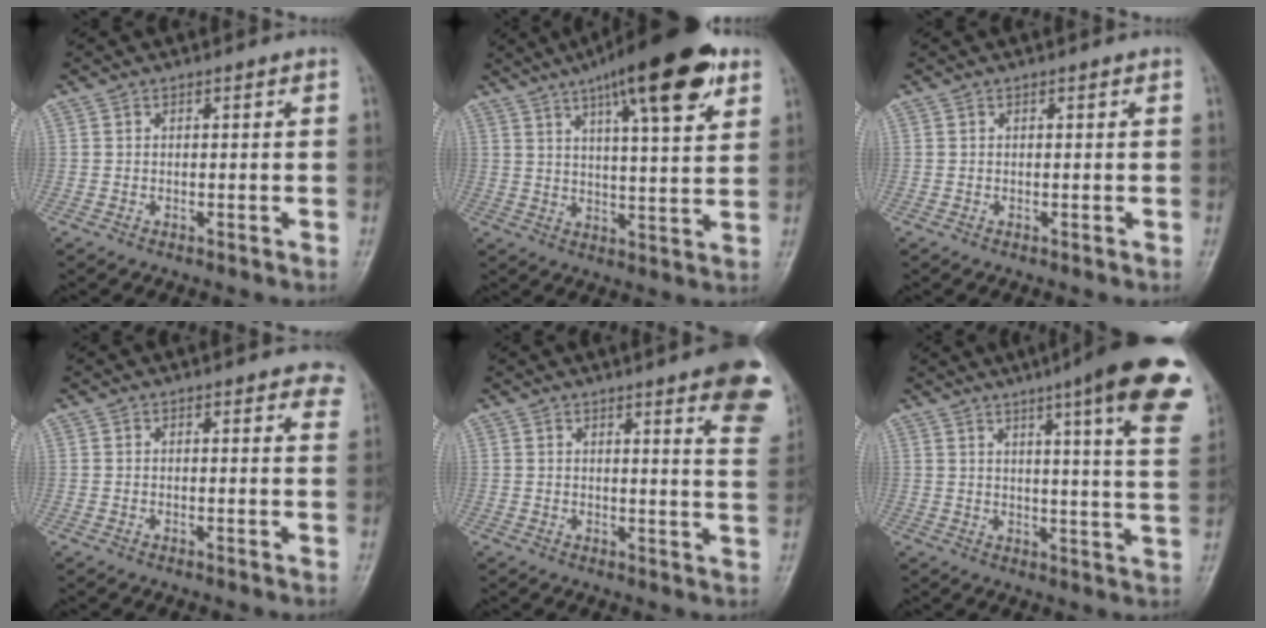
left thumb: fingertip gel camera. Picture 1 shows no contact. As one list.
[{"total": 18.4, "force": [10.1, 4.7, 14.7], "torque": [-0.199, -0.024, 0.148]}, {"total": 0.0}, {"total": 4.0, "force": [3.0, 1.6, 2.1], "torque": [0.002, -0.008, 0.023]}, {"total": 12.6, "force": [7.4, 2.1, 9.9], "torque": [-0.092, -0.033, 0.073]}, {"total": 20.7, "force": [11.8, 2.9, 16.7], "torque": [-0.200, -0.036, 0.134]}]